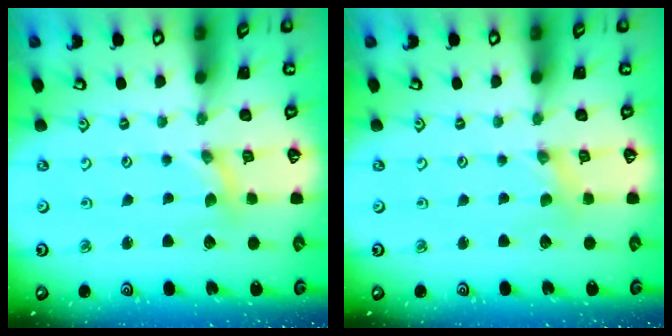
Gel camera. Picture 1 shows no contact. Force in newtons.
{"total": 0.0}